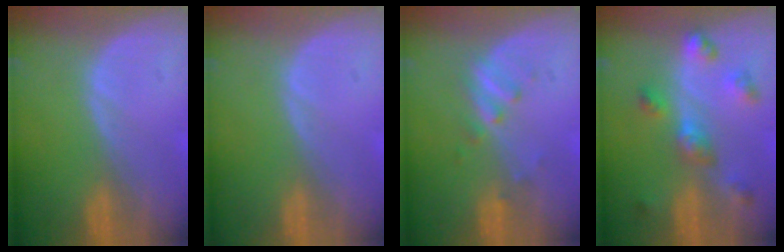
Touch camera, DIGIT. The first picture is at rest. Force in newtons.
{"total": 0.0}
{"total": 2.7, "press": 2.7, "slide": 0.5}
{"total": 6.5, "press": 5.8, "slide": 2.8}